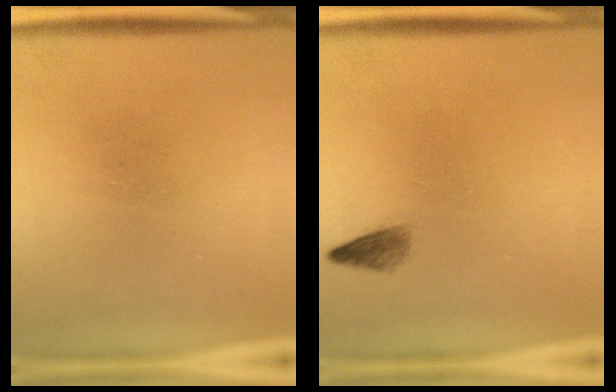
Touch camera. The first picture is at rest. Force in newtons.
{"total": 1.5}